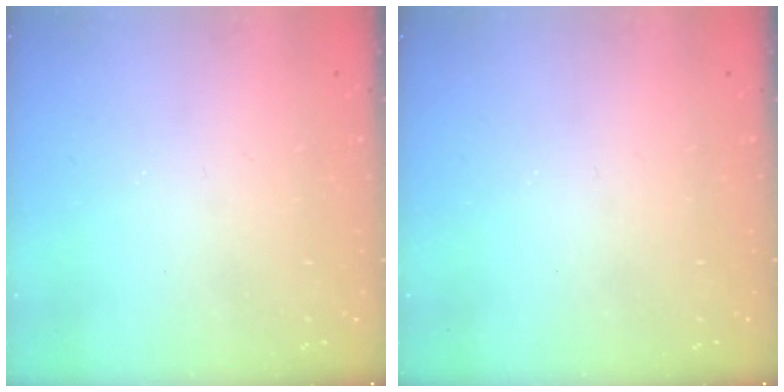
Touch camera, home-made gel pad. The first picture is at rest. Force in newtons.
{"total": 0.0}